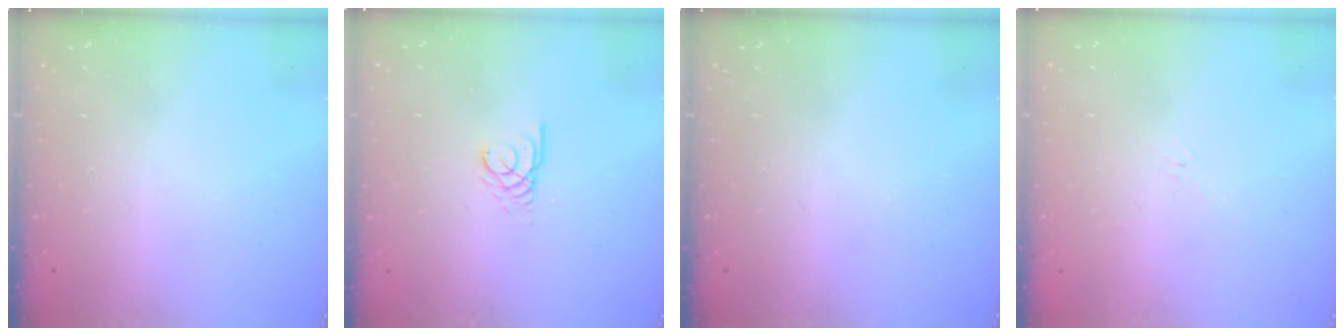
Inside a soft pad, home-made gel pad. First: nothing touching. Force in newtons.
{"total": 2.6, "press": 2.6, "slide": 0.1}
{"total": 0.0}
{"total": 2.6, "press": 2.5, "slide": 0.6}